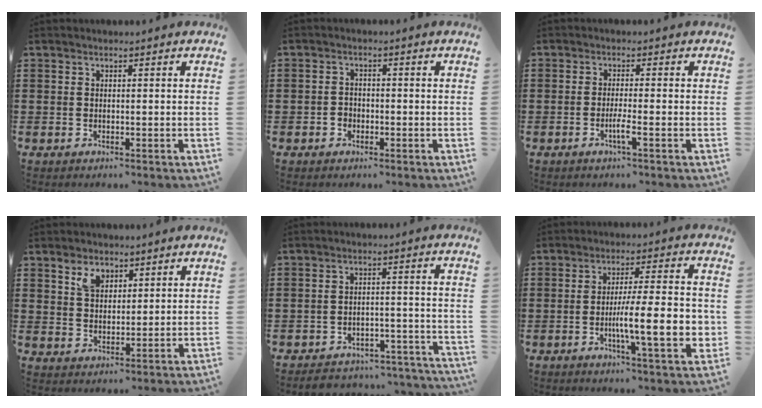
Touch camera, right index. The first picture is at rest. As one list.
[{"total": 1.6, "force": [-0.9, 1.2, 0.4], "torque": [-0.012, 0.001, -0.019]}, {"total": 2.8, "force": [-1.2, 0.0, 2.5], "torque": [-0.049, -0.008, -0.025]}, {"total": 3.9, "force": [2.6, 2.2, 1.8], "torque": [-0.044, 0.004, 0.050]}, {"total": 3.9, "force": [-3.9, 0.6, 0.5], "torque": [-0.014, 0.004, -0.080]}, {"total": 11.9, "force": [-2.4, 2.0, 11.5], "torque": [-0.187, -0.012, -0.045]}]